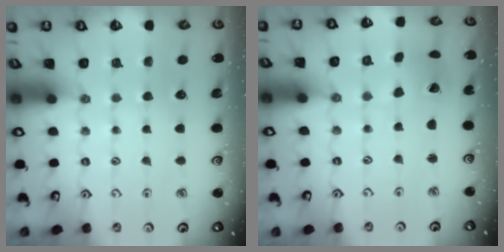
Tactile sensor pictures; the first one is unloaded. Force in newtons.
{"total": 2.9, "press": 2.8, "slide": 0.4}